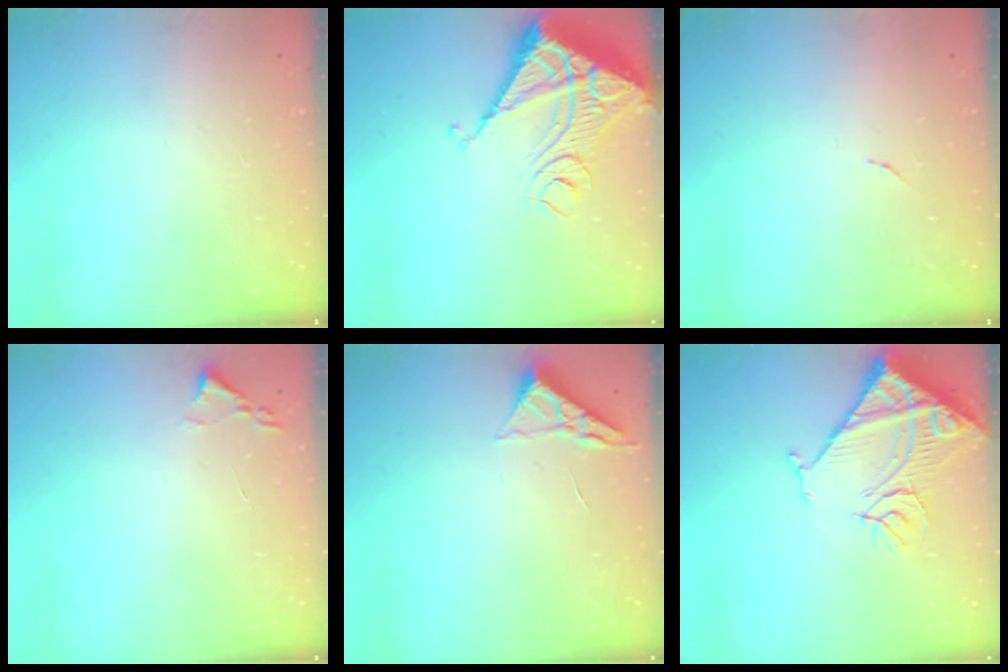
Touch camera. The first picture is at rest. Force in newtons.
{"total": 13.8, "press": 13.7, "slide": 1.9}
{"total": 3.3, "press": 3.3, "slide": 0.1}
{"total": 1.8, "press": 1.7, "slide": 0.2}
{"total": 3.8, "press": 3.8, "slide": 0.5}
{"total": 15.3, "press": 15.2, "slide": 1.8}